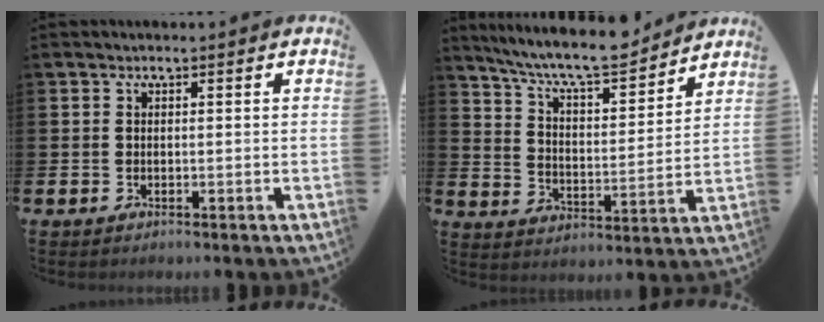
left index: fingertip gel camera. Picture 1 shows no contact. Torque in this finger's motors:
{"motor_torque": [0.87, -1.07, 0.83, 0.21]}